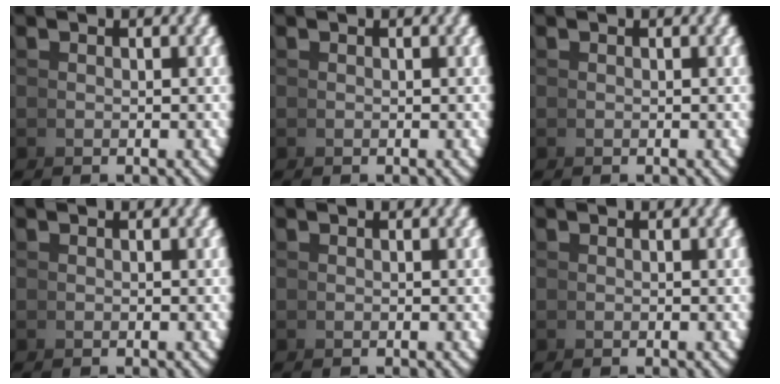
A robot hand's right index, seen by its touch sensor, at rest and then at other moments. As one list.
[{"total": 0.0}, {"total": 0.0}, {"total": 0.0}, {"total": 0.0}, {"total": 0.0}]